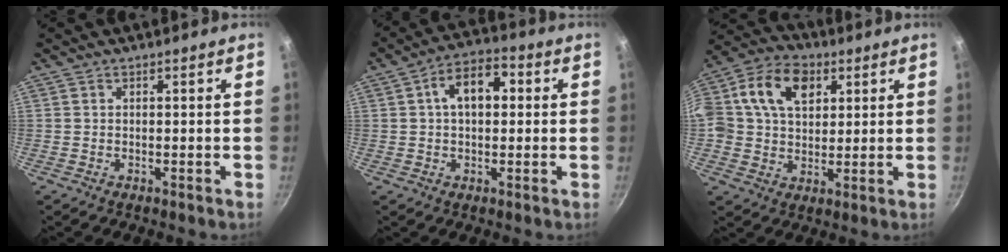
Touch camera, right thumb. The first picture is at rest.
{"total": 9.2, "force": [1.6, 5.6, 7.1], "torque": [-0.085, 0.022, 0.015]}
{"total": 15.3, "force": [4.6, 11.0, 9.5], "torque": [-0.154, 0.013, 0.067]}